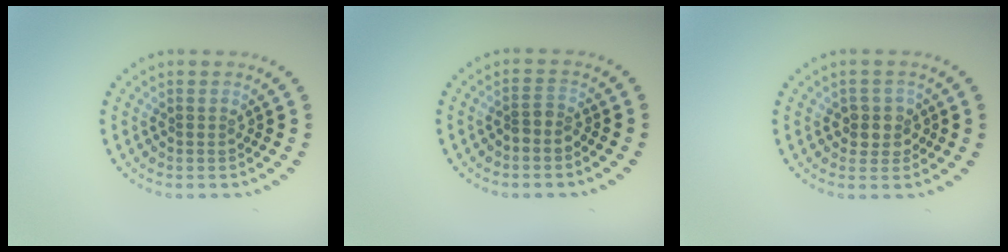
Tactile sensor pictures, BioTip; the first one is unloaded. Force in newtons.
{"total": 1.5, "press": 1.1, "slide": 0.9}
{"total": 2.1, "press": 1.9, "slide": 1.0}